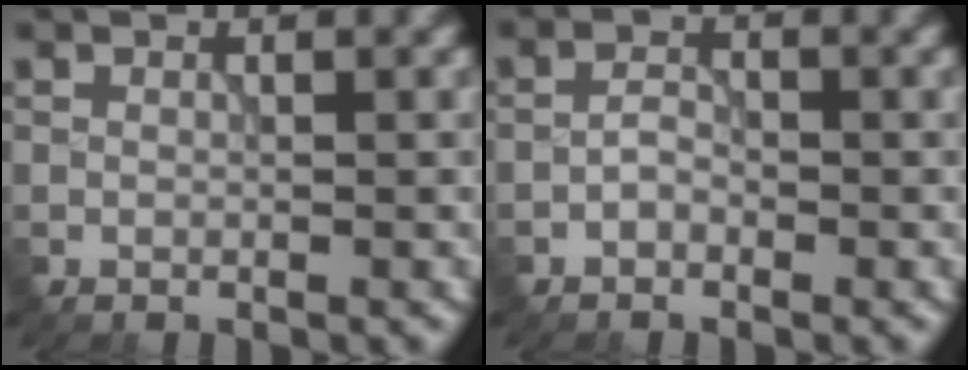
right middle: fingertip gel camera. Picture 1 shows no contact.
{"total": 1.2, "force": [-0.8, 0.7, 0.7], "torque": [-0.014, 0.004, -0.018]}